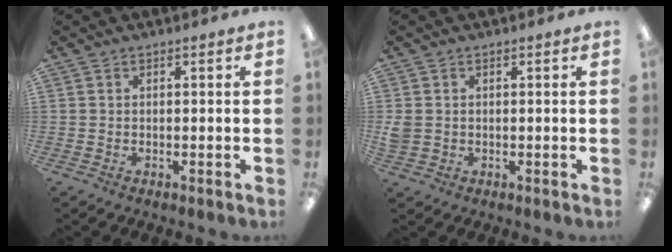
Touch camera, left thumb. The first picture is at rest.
{"total": 2.6, "force": [0.2, 2.4, 1.0], "torque": [-0.018, 0.004, 0.005]}